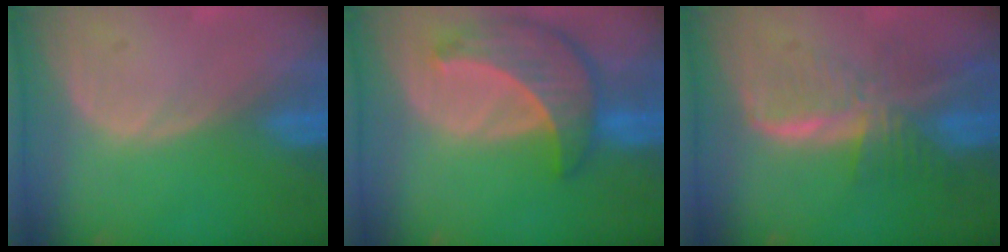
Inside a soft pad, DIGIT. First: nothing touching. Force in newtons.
{"total": 8.6, "press": 7.8, "slide": 3.8}
{"total": 8.2, "press": 6.9, "slide": 4.4}